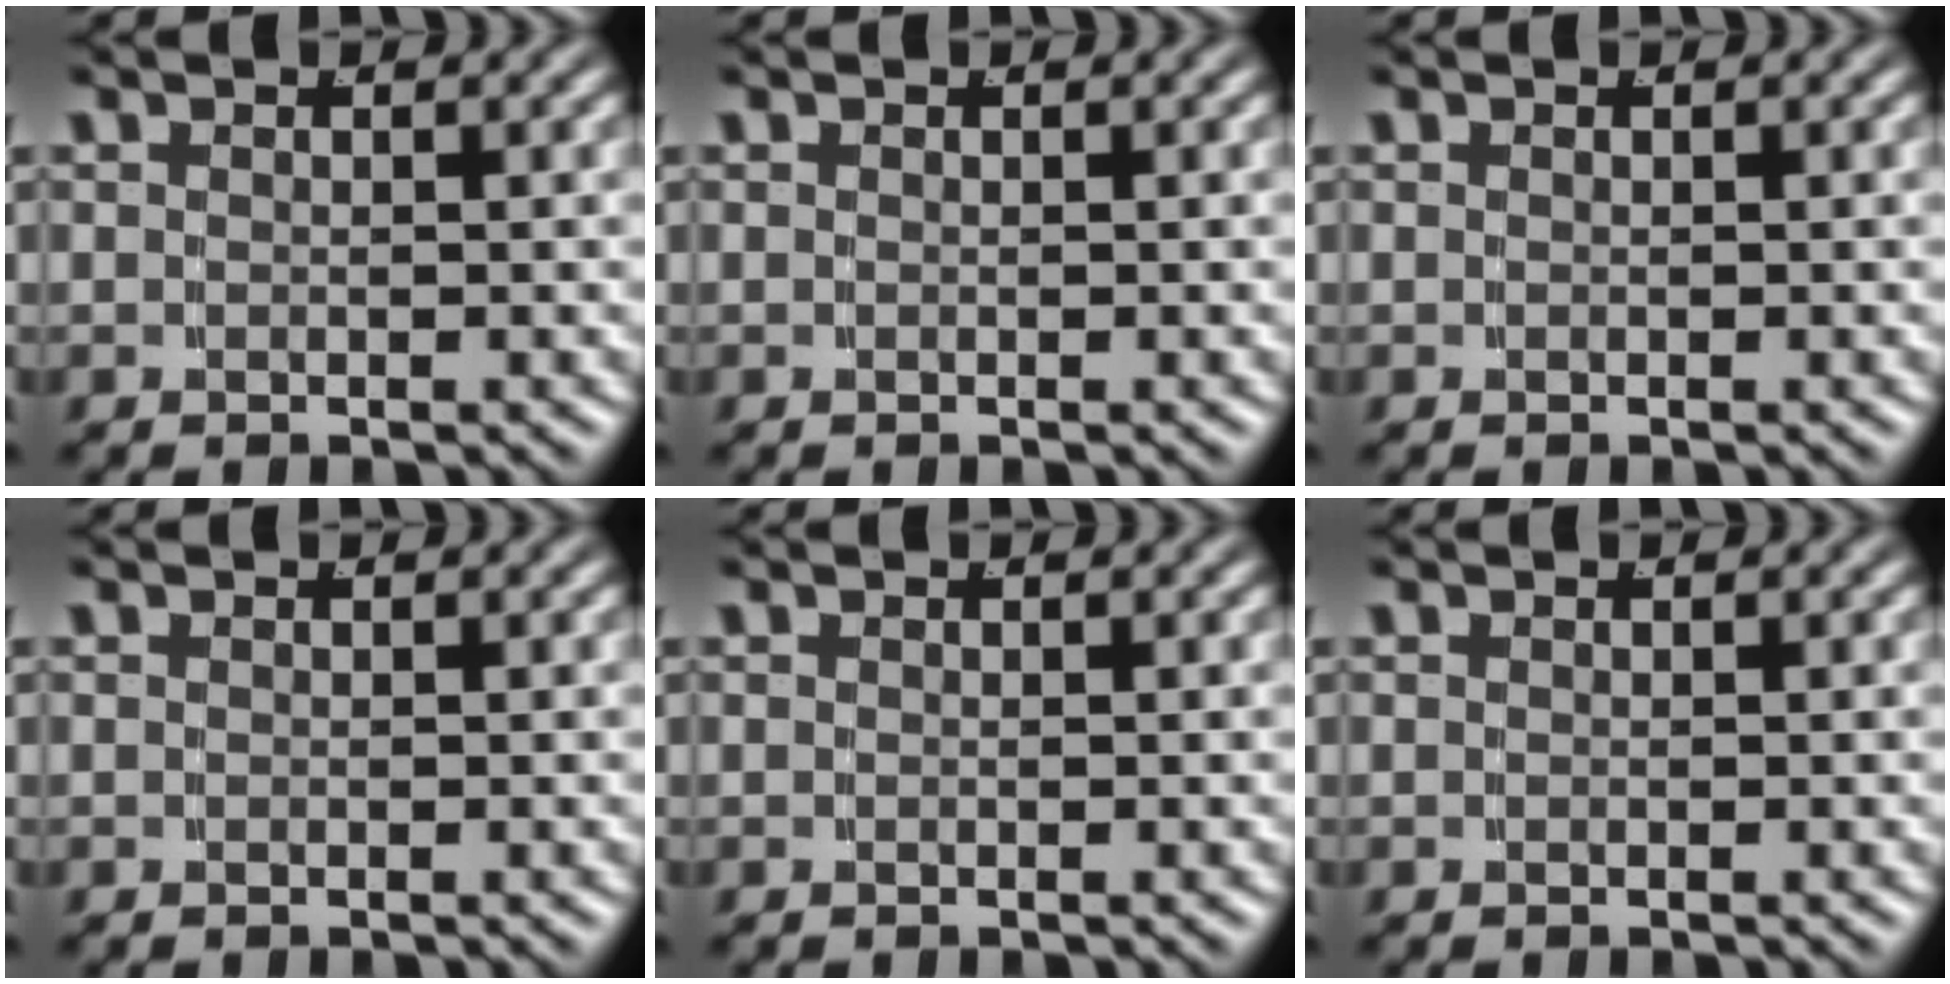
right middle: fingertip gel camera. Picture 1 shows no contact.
{"total": 0.0}
{"total": 0.0}
{"total": 0.0}
{"total": 0.0}
{"total": 0.0}